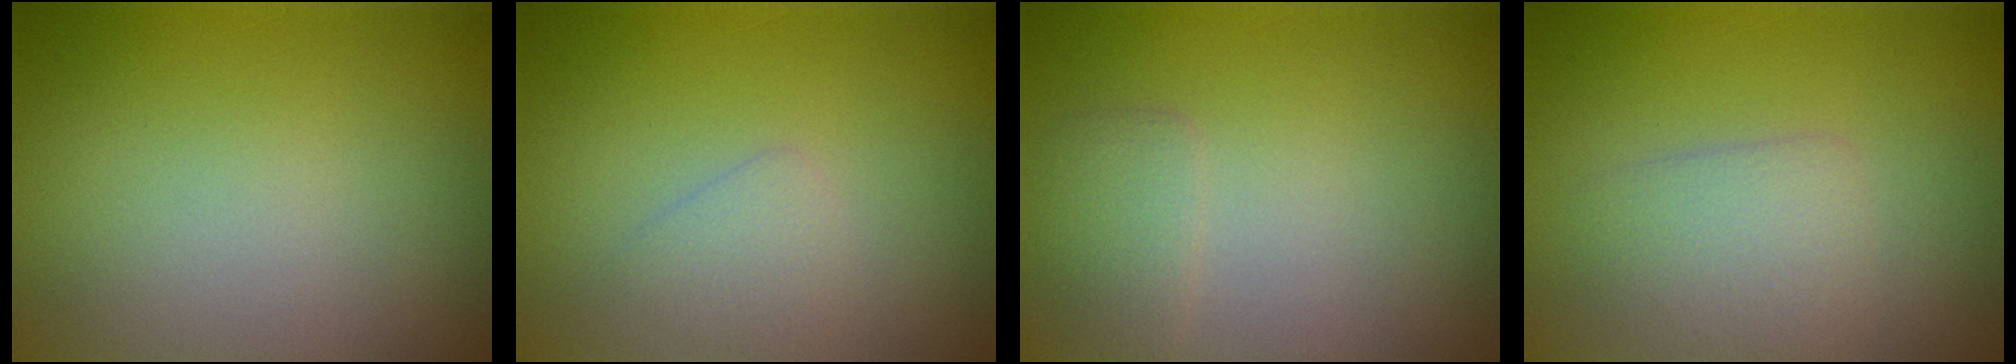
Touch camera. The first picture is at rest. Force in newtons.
{"total": 1.3, "press": 1.3, "slide": 0.1}
{"total": 1.6, "press": 1.6, "slide": 0.2}
{"total": 2.5, "press": 2.5, "slide": 0.1}